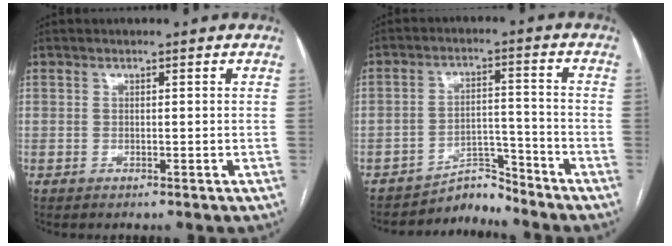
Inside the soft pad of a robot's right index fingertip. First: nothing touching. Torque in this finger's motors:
{"motor_torque": [-0.13, 0.10, -0.28, -0.07]}